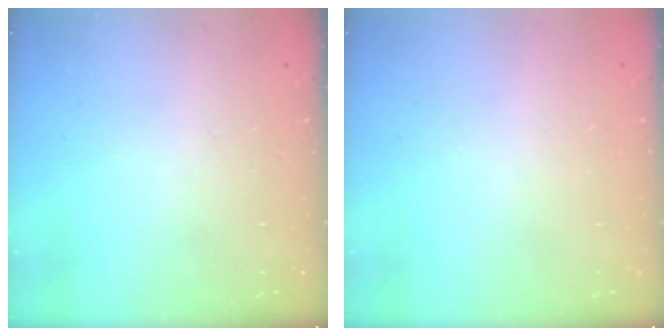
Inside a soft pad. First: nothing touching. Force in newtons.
{"total": 0.6, "press": 0.5, "slide": 0.2}